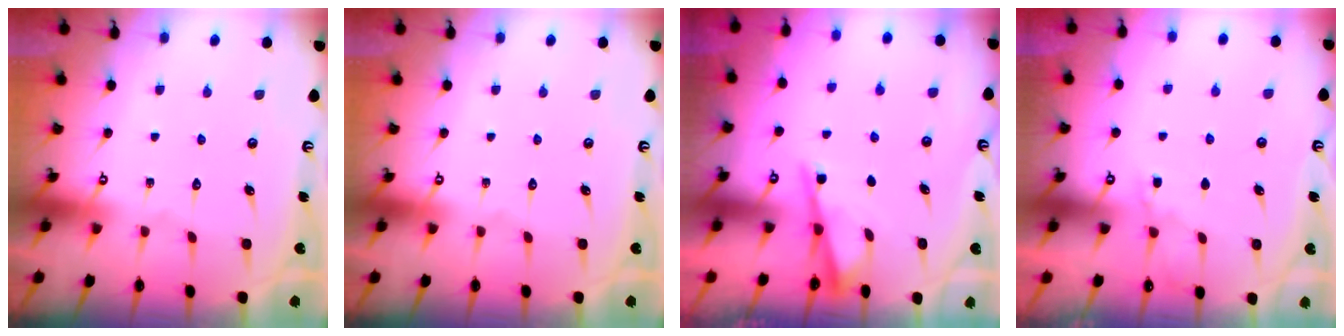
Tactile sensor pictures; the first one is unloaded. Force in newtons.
{"total": 0.0}
{"total": 2.8, "press": 2.8, "slide": 0.3}
{"total": 5.2, "press": 5.1, "slide": 0.6}